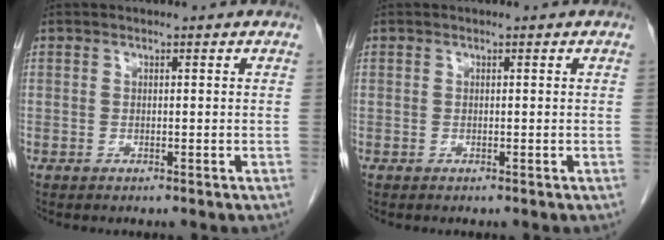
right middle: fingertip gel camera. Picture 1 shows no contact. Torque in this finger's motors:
{"motor_torque": [0.49, -0.45, 0.00, 0.01]}